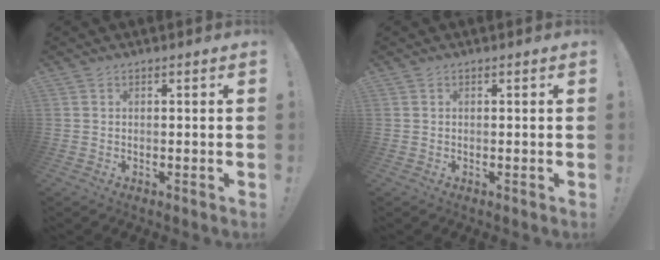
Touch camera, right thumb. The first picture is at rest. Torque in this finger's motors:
{"motor_torque": [0.08, 0.02, 0.16, -0.04, 0.00]}